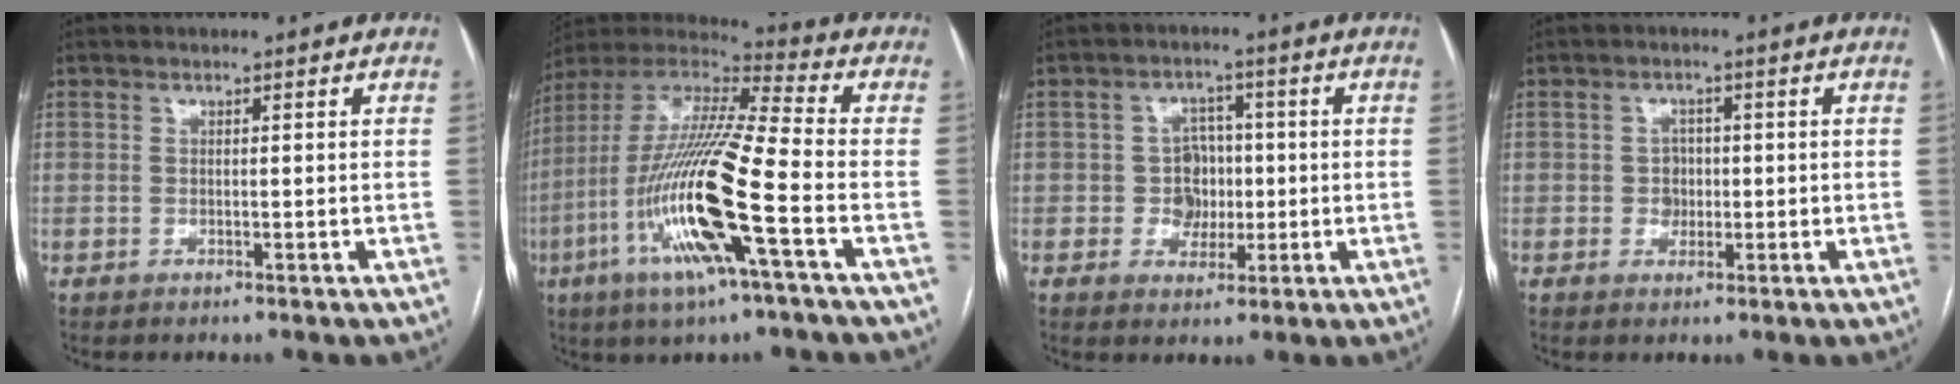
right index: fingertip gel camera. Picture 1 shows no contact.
{"total": 20.3, "force": [-6.5, 1.3, 19.2], "torque": [-0.411, -0.021, -0.128]}
{"total": 4.8, "force": [-0.3, 4.5, 1.7], "torque": [-0.022, 0.017, 0.002]}
{"total": 2.5, "force": [-0.2, 2.3, 0.9], "torque": [-0.009, 0.007, 0.001]}